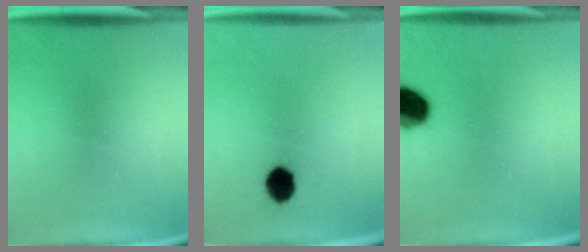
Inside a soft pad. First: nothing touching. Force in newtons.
{"total": 5.7}
{"total": 11.6}